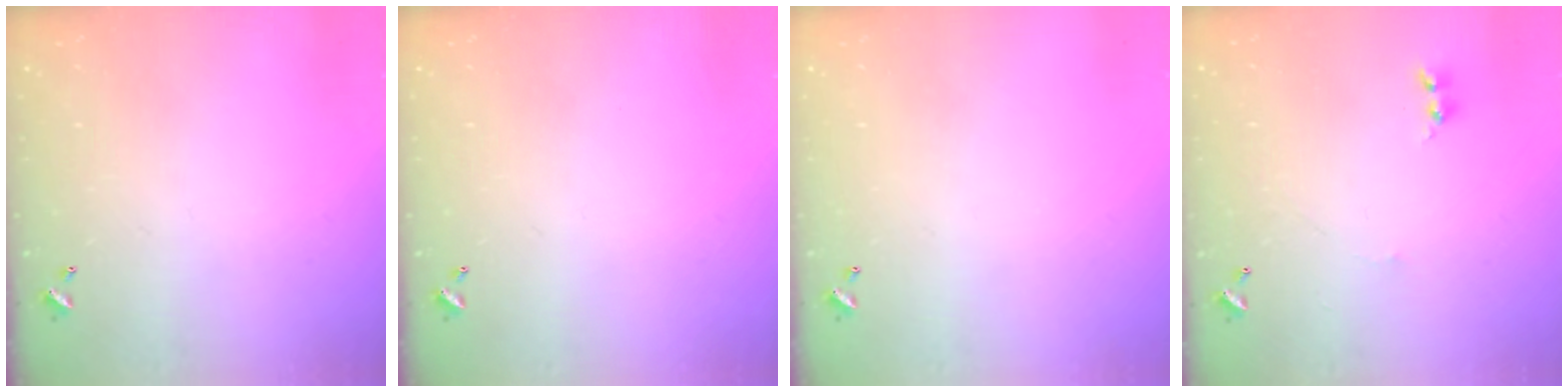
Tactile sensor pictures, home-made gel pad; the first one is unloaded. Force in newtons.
{"total": 0.0}
{"total": 0.0}
{"total": 0.8, "press": 0.7, "slide": 0.5}